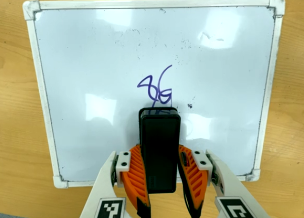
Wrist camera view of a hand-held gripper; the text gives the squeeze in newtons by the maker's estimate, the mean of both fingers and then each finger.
{"total": 8.1, "left": 6.3, "right": 9.9}